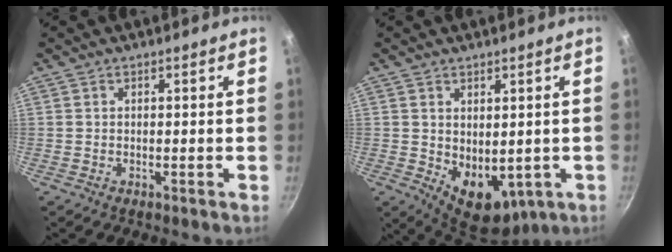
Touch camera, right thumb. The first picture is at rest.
{"total": 9.7, "force": [-0.3, 6.6, 7.1], "torque": [-0.078, -0.023, 0.018]}